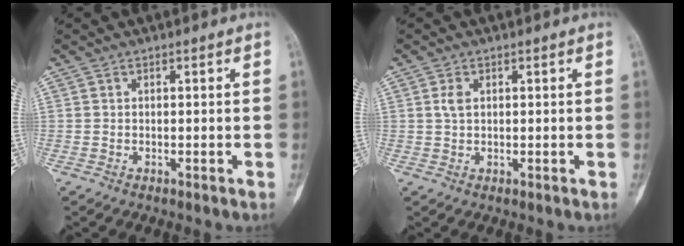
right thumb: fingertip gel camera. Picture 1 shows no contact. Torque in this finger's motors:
{"motor_torque": [0.47, 0.73, 0.15, -0.41, 0.10]}